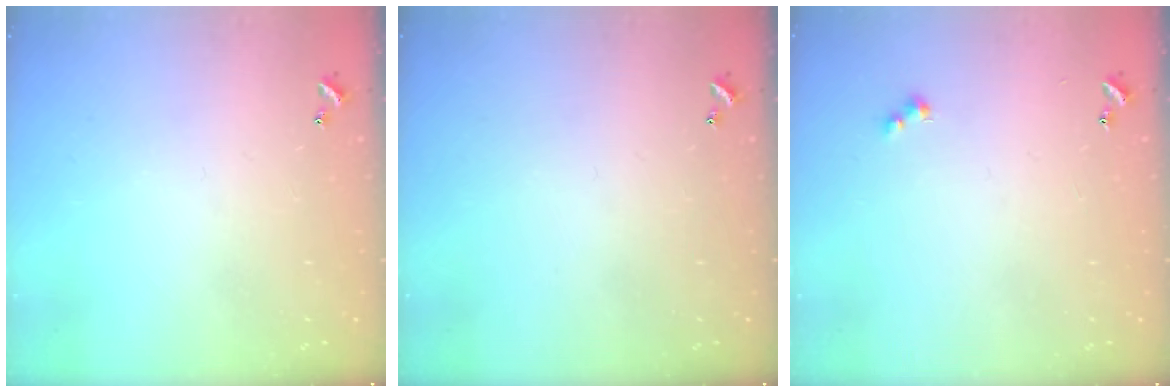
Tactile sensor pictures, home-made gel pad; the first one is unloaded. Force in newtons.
{"total": 0.0}
{"total": 2.5, "press": 2.5, "slide": 0.5}